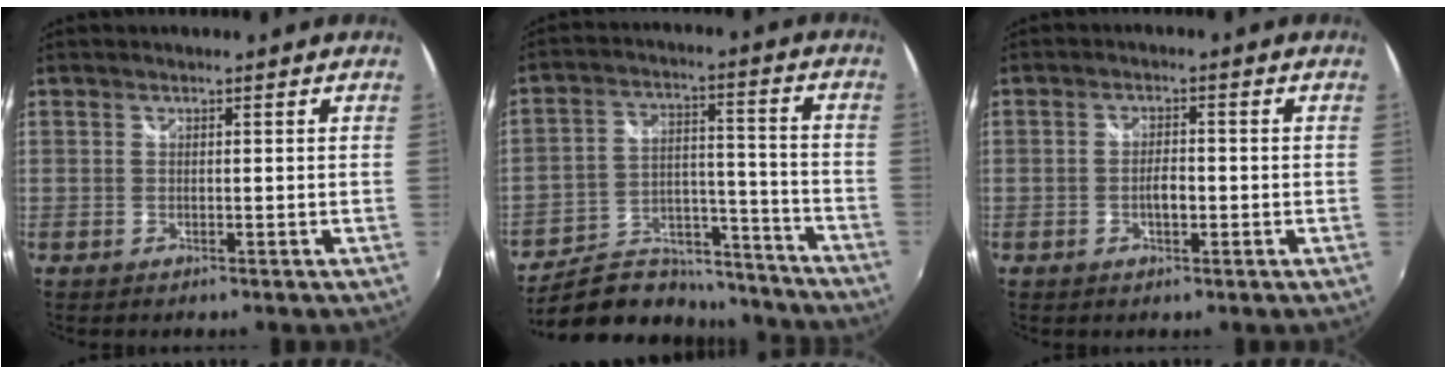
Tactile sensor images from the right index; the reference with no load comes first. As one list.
[{"total": 21.2, "force": [-17.8, 8.9, 7.4], "torque": [-0.146, 0.034, -0.246]}, {"total": 2.9, "force": [-0.9, 1.2, 2.4], "torque": [-0.046, 0.001, -0.015]}]